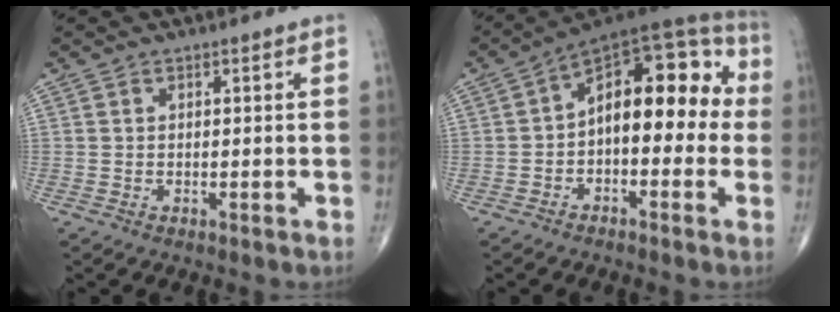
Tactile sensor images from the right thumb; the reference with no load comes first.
{"total": 16.3, "force": [0.0, 8.8, 13.7], "torque": [-0.153, 0.053, -0.014]}